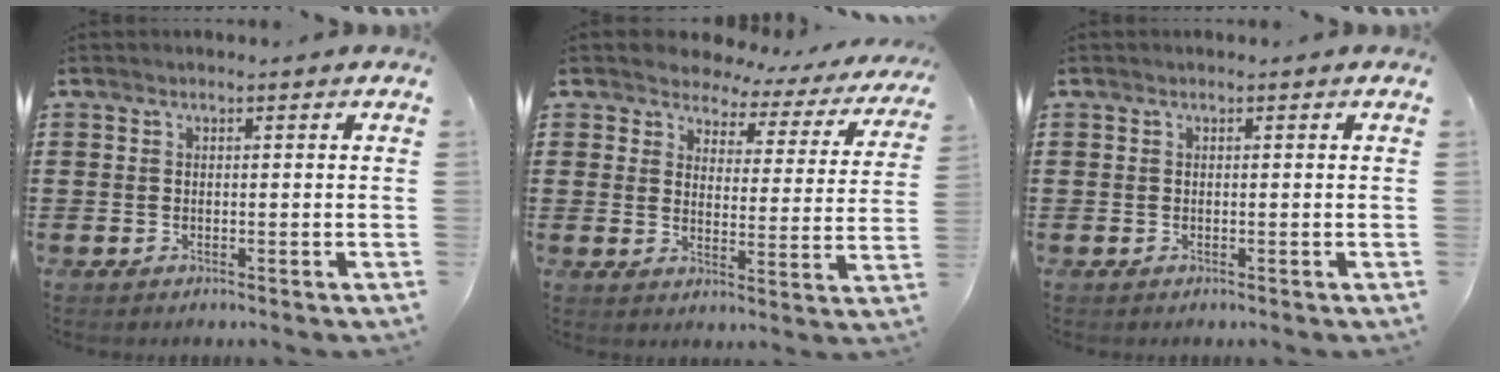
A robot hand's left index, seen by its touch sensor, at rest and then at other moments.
{"total": 3.5, "force": [3.1, 1.5, 0.4], "torque": [-0.032, -0.019, 0.047]}
{"total": 0.0}